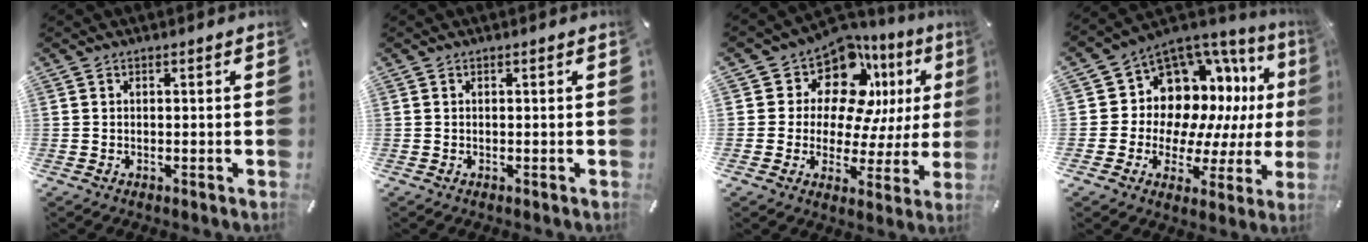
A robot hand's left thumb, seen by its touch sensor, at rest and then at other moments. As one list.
[{"total": 0.0}, {"total": 13.4, "force": [7.9, 8.8, 6.4], "torque": [-0.106, -0.074, 0.140]}, {"total": 11.5, "force": [4.3, 9.9, 4.1], "torque": [-0.062, -0.074, 0.093]}]